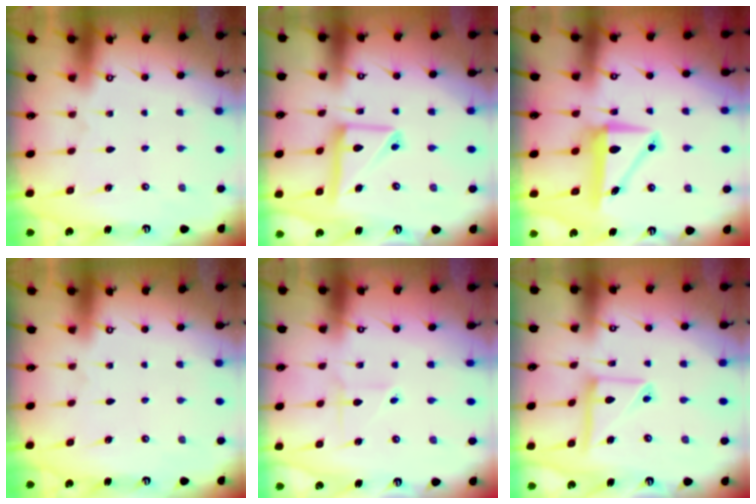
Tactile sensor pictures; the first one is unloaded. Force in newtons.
{"total": 13.2, "press": 13.2, "slide": 1.4}
{"total": 7.5, "press": 7.4, "slide": 1.3}
{"total": 0.0}
{"total": 2.3, "press": 2.3, "slide": 0.1}
{"total": 12.3, "press": 12.2, "slide": 1.3}